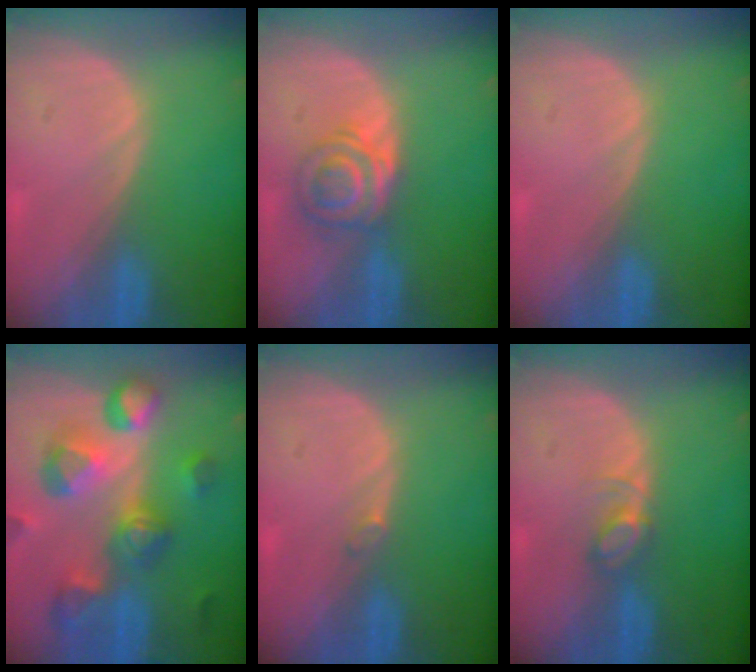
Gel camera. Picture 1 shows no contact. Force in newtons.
{"total": 5.9, "press": 5.5, "slide": 2.2}
{"total": 0.0}
{"total": 11.2, "press": 10.0, "slide": 5.0}
{"total": 0.6, "press": 0.6, "slide": 0.1}
{"total": 2.8, "press": 2.8, "slide": 0.4}